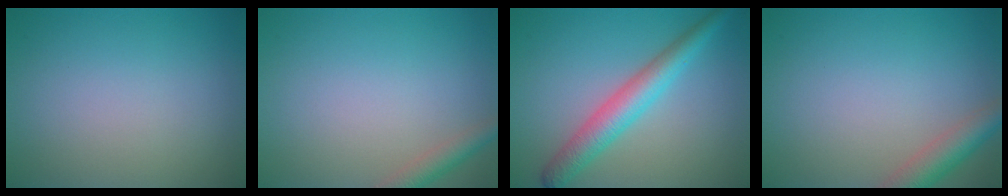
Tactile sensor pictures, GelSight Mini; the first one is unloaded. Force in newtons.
{"total": 2.0, "press": 2.0, "slide": 0.1}
{"total": 4.4, "press": 4.4, "slide": 0.1}
{"total": 3.4, "press": 3.4, "slide": 0.2}